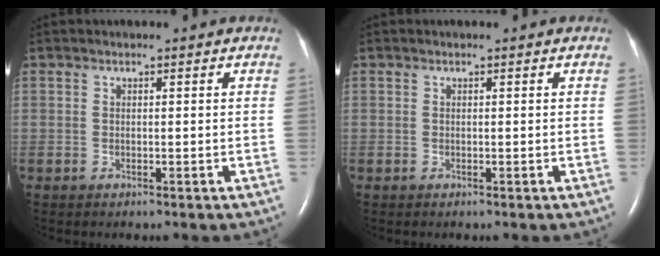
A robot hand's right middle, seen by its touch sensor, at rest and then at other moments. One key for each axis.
{"total": 0.0}